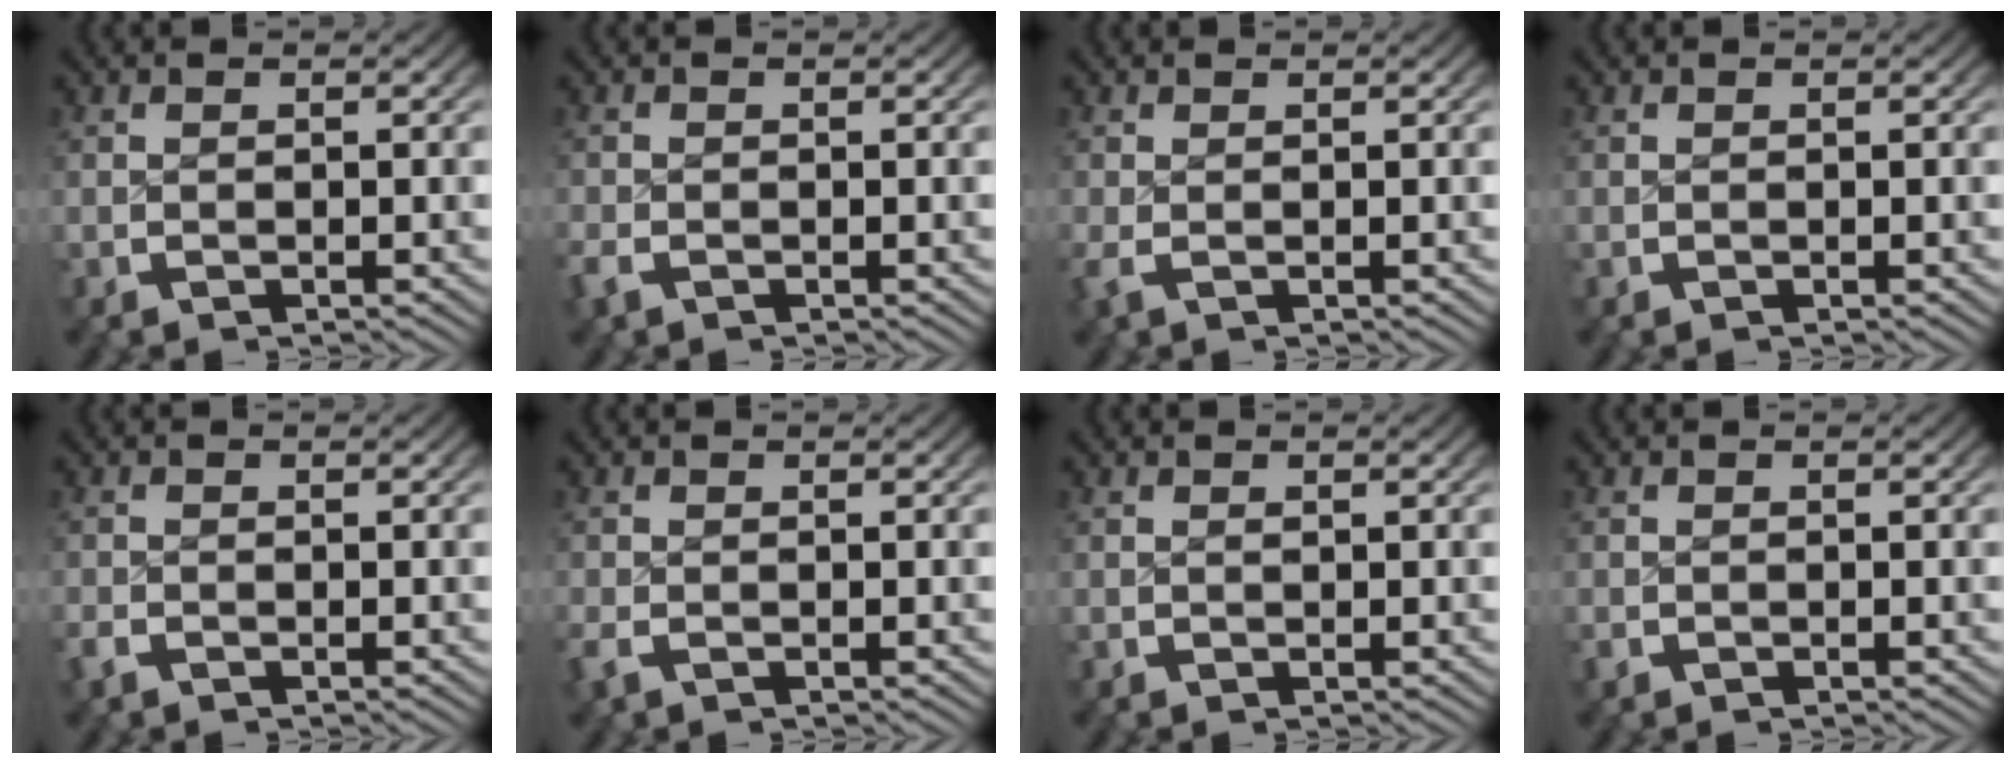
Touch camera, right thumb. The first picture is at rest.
{"total": 1.2, "force": [-0.9, 0.8, 0.4], "torque": [-0.010, -0.004, -0.018]}
{"total": 0.9, "force": [-0.2, 0.4, 0.7], "torque": [-0.021, -0.007, -0.002]}
{"total": 0.0}
{"total": 1.0, "force": [-0.8, 0.6, 0.2], "torque": [-0.007, -0.004, -0.017]}
{"total": 1.1, "force": [-0.6, 0.7, 0.6], "torque": [-0.018, -0.005, -0.011]}
{"total": 0.0}
{"total": 0.6, "force": [-0.4, 0.4, 0.1], "torque": [-0.005, -0.005, -0.008]}